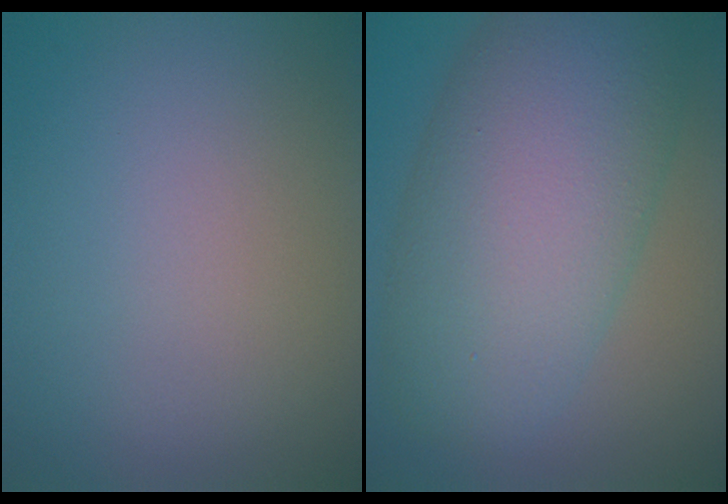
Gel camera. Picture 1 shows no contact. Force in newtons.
{"total": 11.1, "press": 11.1, "slide": 0.2}